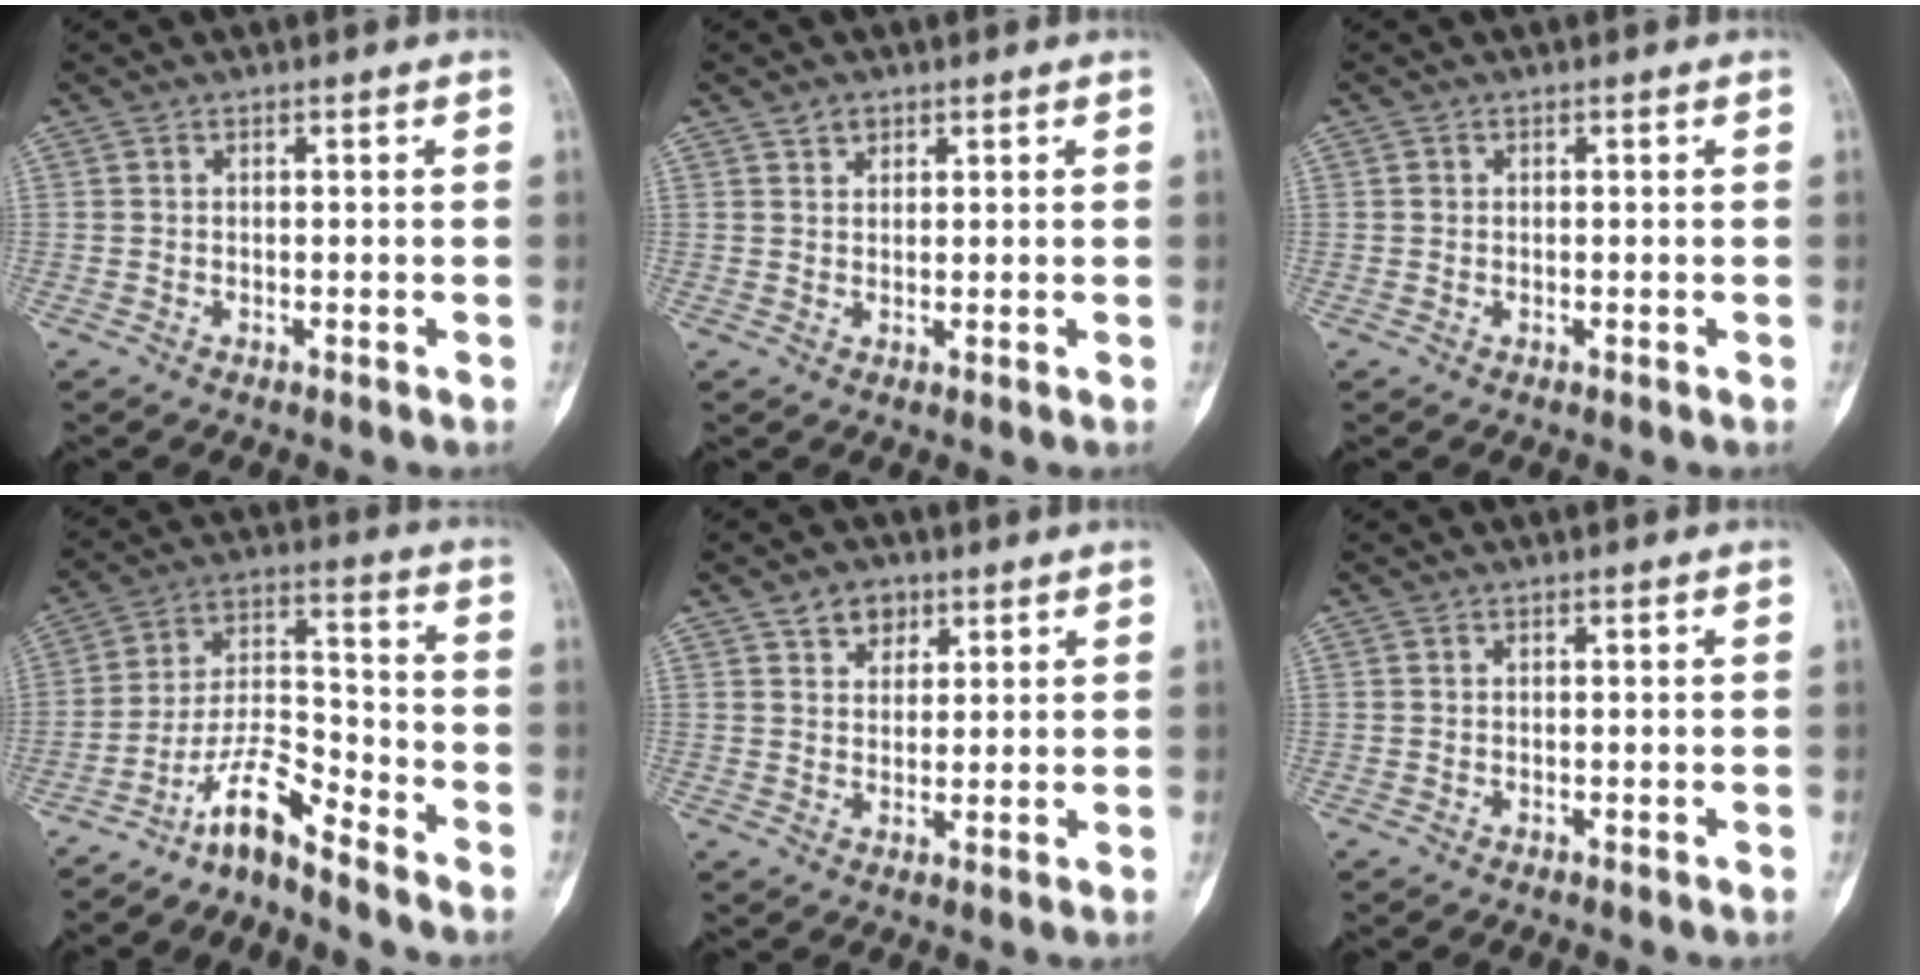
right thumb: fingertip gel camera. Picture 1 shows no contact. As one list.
[{"total": 1.8, "force": [1.2, 1.2, 0.5], "torque": [0.002, -0.007, 0.019]}, {"total": 0.6, "force": [0.1, 0.5, 0.2], "torque": [0.001, 0.003, 0.003]}, {"total": 8.8, "force": [-7.4, 1.4, 4.6], "torque": [-0.090, 0.085, -0.141]}, {"total": 4.6, "force": [2.7, 3.2, 1.8], "torque": [-0.006, -0.014, 0.044]}, {"total": 0.0}]